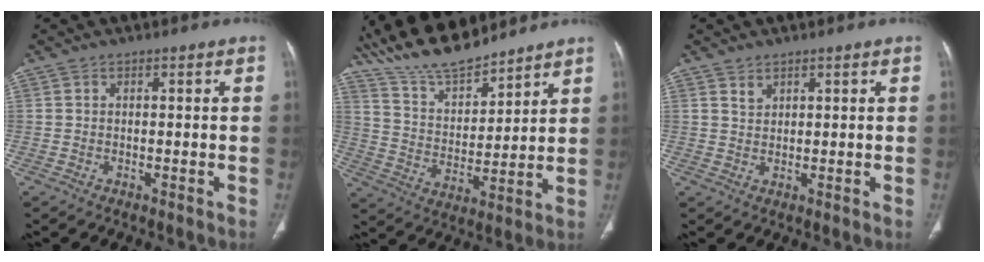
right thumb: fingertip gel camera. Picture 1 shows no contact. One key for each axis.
{"total": 14.5, "fx": 12.9, "fy": 3.9, "fz": 5.3, "tx": -0.077, "ty": -0.061, "tz": 0.246}
{"total": 1.7, "fx": 1.3, "fy": 1.0, "fz": 0.6, "tx": -0.003, "ty": -0.008, "tz": 0.025}